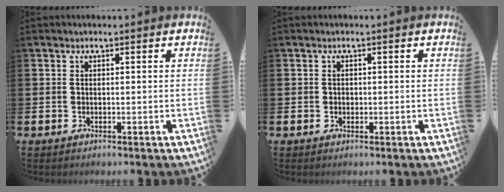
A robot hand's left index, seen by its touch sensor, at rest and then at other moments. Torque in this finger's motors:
{"motor_torque": [0.02, 0.00, 0.00, 0.03]}